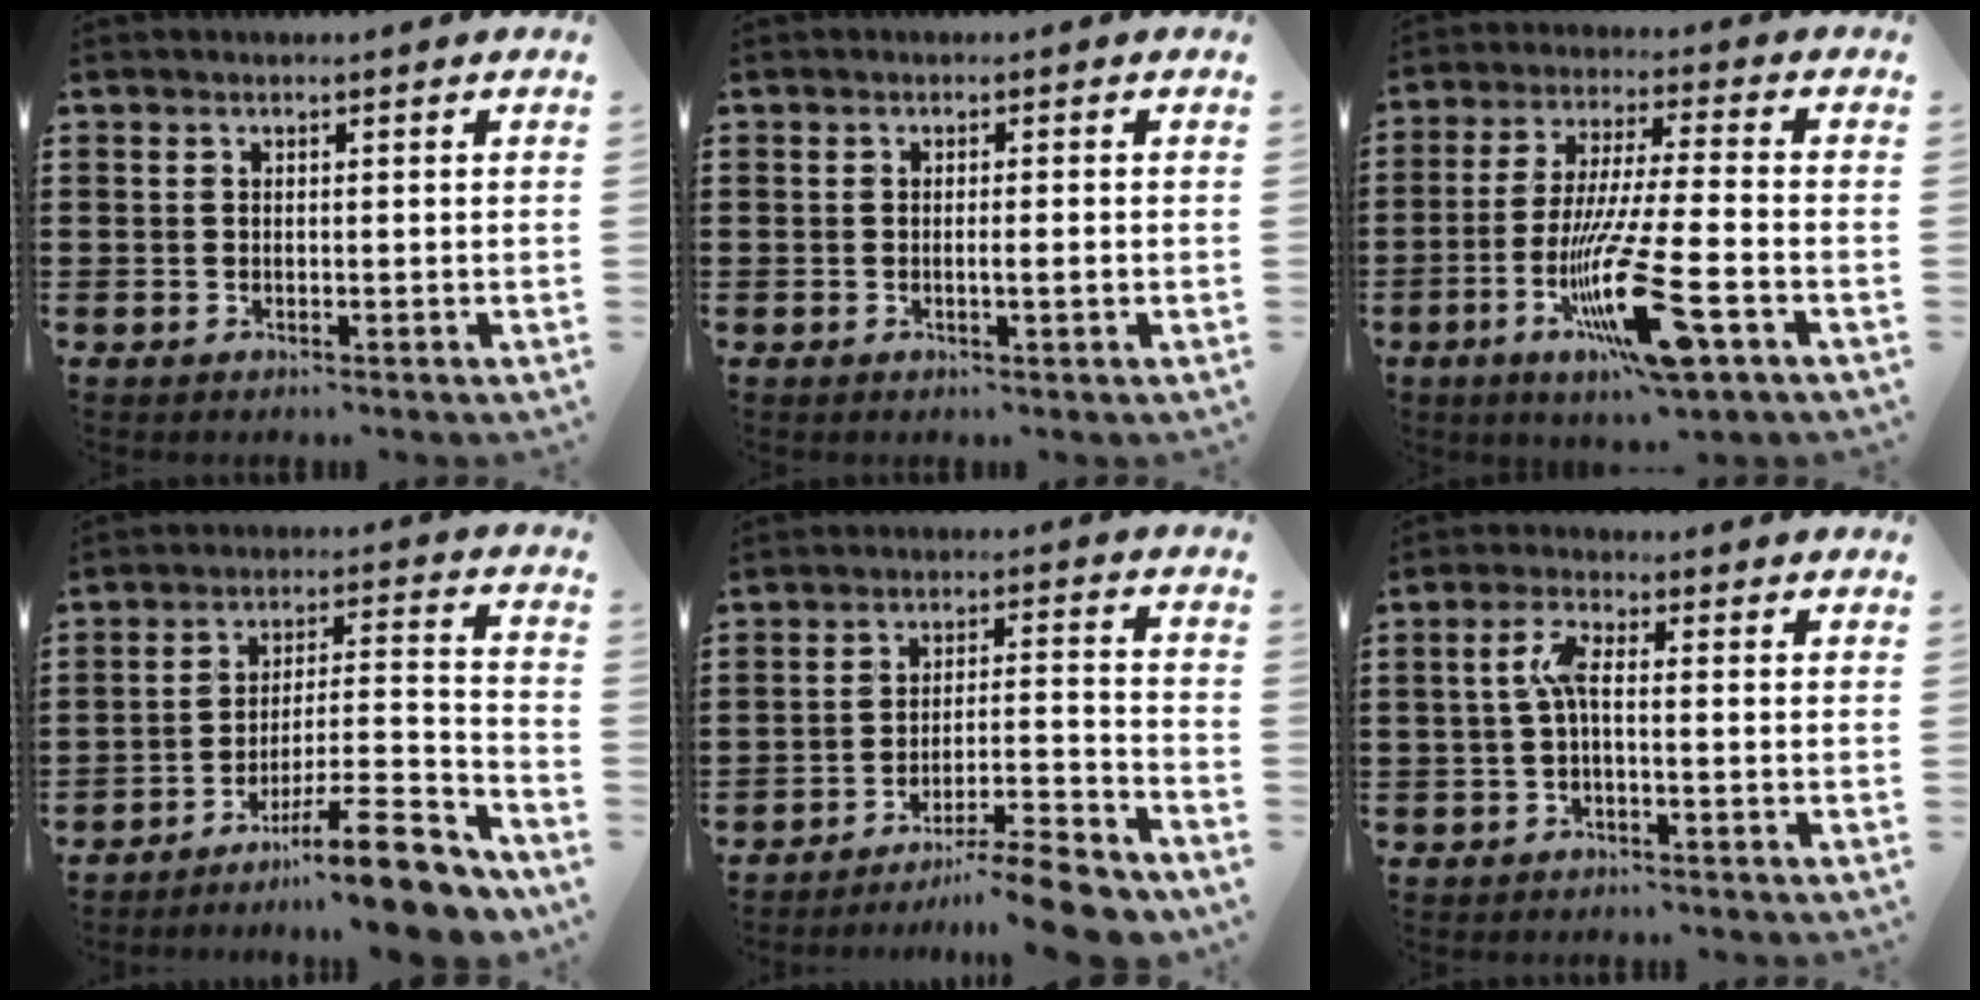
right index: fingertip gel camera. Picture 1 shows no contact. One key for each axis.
{"total": 1.6, "fx": -0.4, "fy": -0.1, "fz": 1.5, "tx": -0.024, "ty": -0.004, "tz": -0.008}
{"total": 16.1, "fx": -6.3, "fy": 1.8, "fz": 14.7, "tx": -0.296, "ty": -0.011, "tz": -0.113}
{"total": 12.3, "fx": -9.6, "fy": 1.6, "fz": 7.5, "tx": -0.093, "ty": 0.026, "tz": -0.178}
{"total": 8.8, "fx": -7.8, "fy": 0.1, "fz": 4.1, "tx": -0.053, "ty": 0.009, "tz": -0.150}
{"total": 3.9, "fx": -0.3, "fy": 1.0, "fz": 3.8, "tx": -0.080, "ty": 0.004, "tz": -0.010}